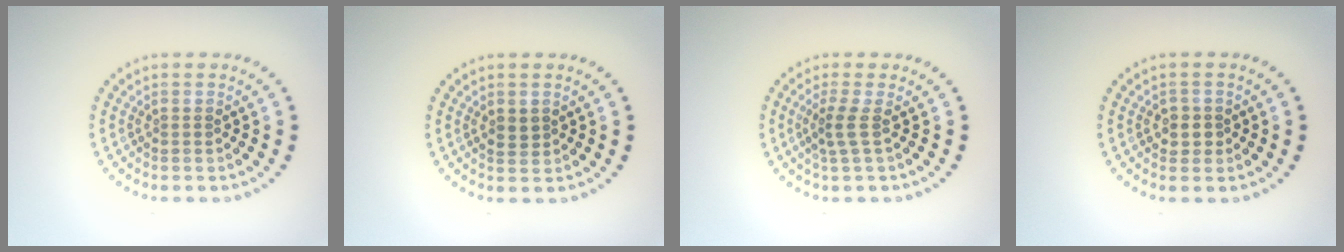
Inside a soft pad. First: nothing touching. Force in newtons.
{"total": 1.3, "press": 1.3, "slide": 0.2}
{"total": 1.9, "press": 1.2, "slide": 1.5}
{"total": 1.5, "press": 1.4, "slide": 0.6}